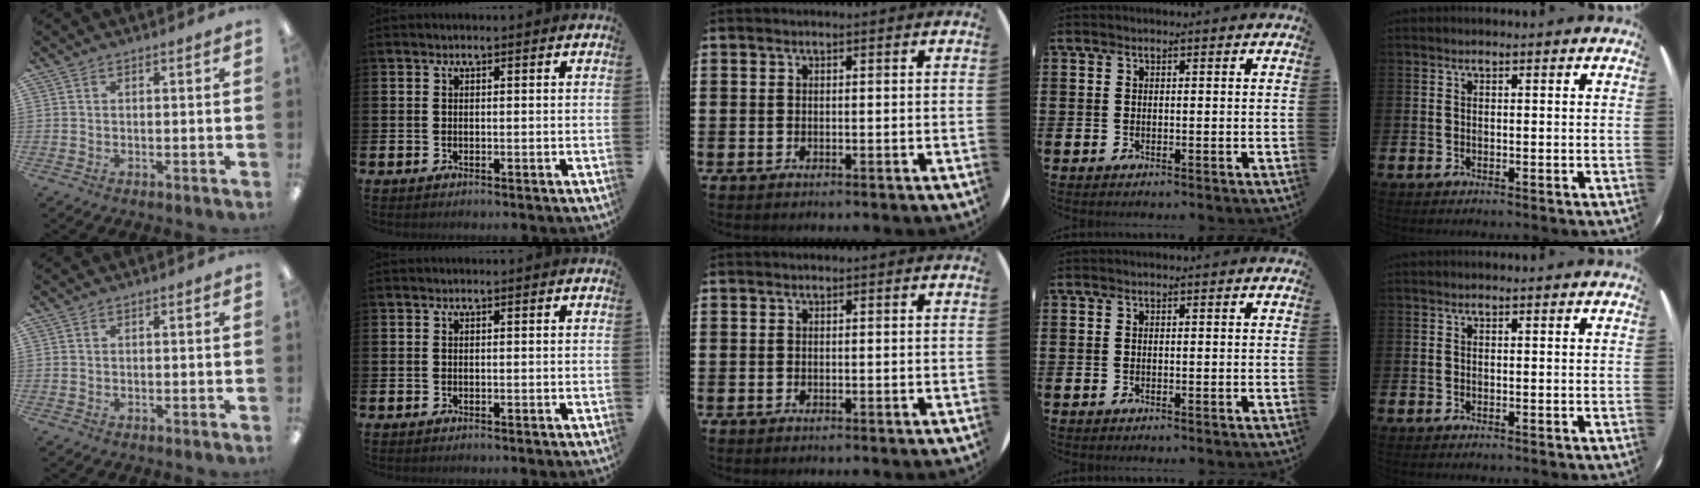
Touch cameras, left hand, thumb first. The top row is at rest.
{}